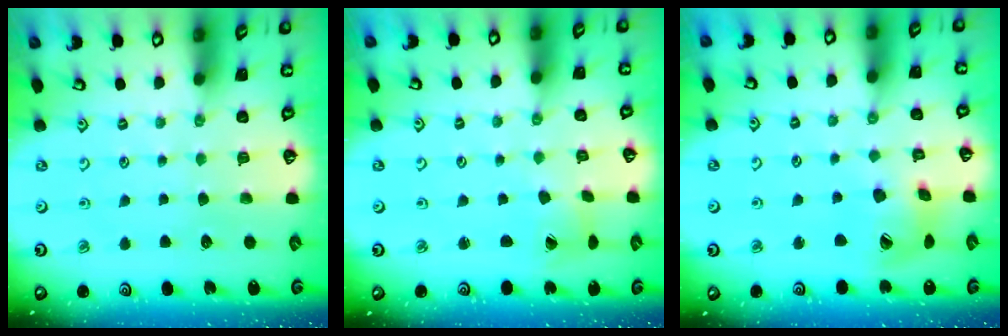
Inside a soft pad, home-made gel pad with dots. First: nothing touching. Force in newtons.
{"total": 2.5, "press": 2.5, "slide": 0.4}
{"total": 12.0, "press": 12.0, "slide": 1.4}